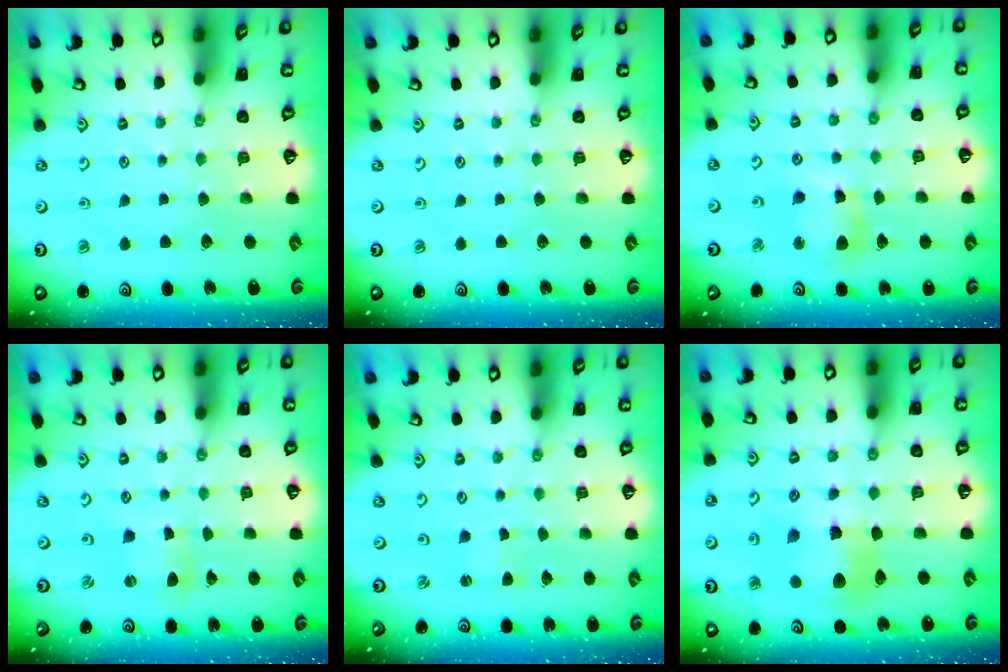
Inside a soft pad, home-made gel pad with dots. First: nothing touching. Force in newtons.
{"total": 0.0}
{"total": 9.8, "press": 9.7, "slide": 1.0}
{"total": 2.6, "press": 2.6, "slide": 0.3}
{"total": 1.6, "press": 1.6, "slide": 0.4}
{"total": 10.3, "press": 10.2, "slide": 1.4}